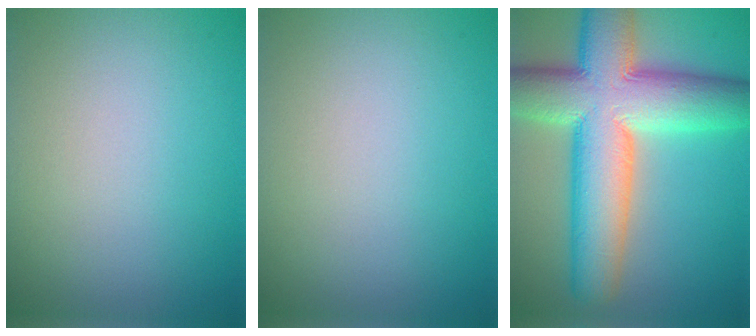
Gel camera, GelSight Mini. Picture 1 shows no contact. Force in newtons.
{"total": 0.0}
{"total": 13.5, "press": 13.5, "slide": 0.7}